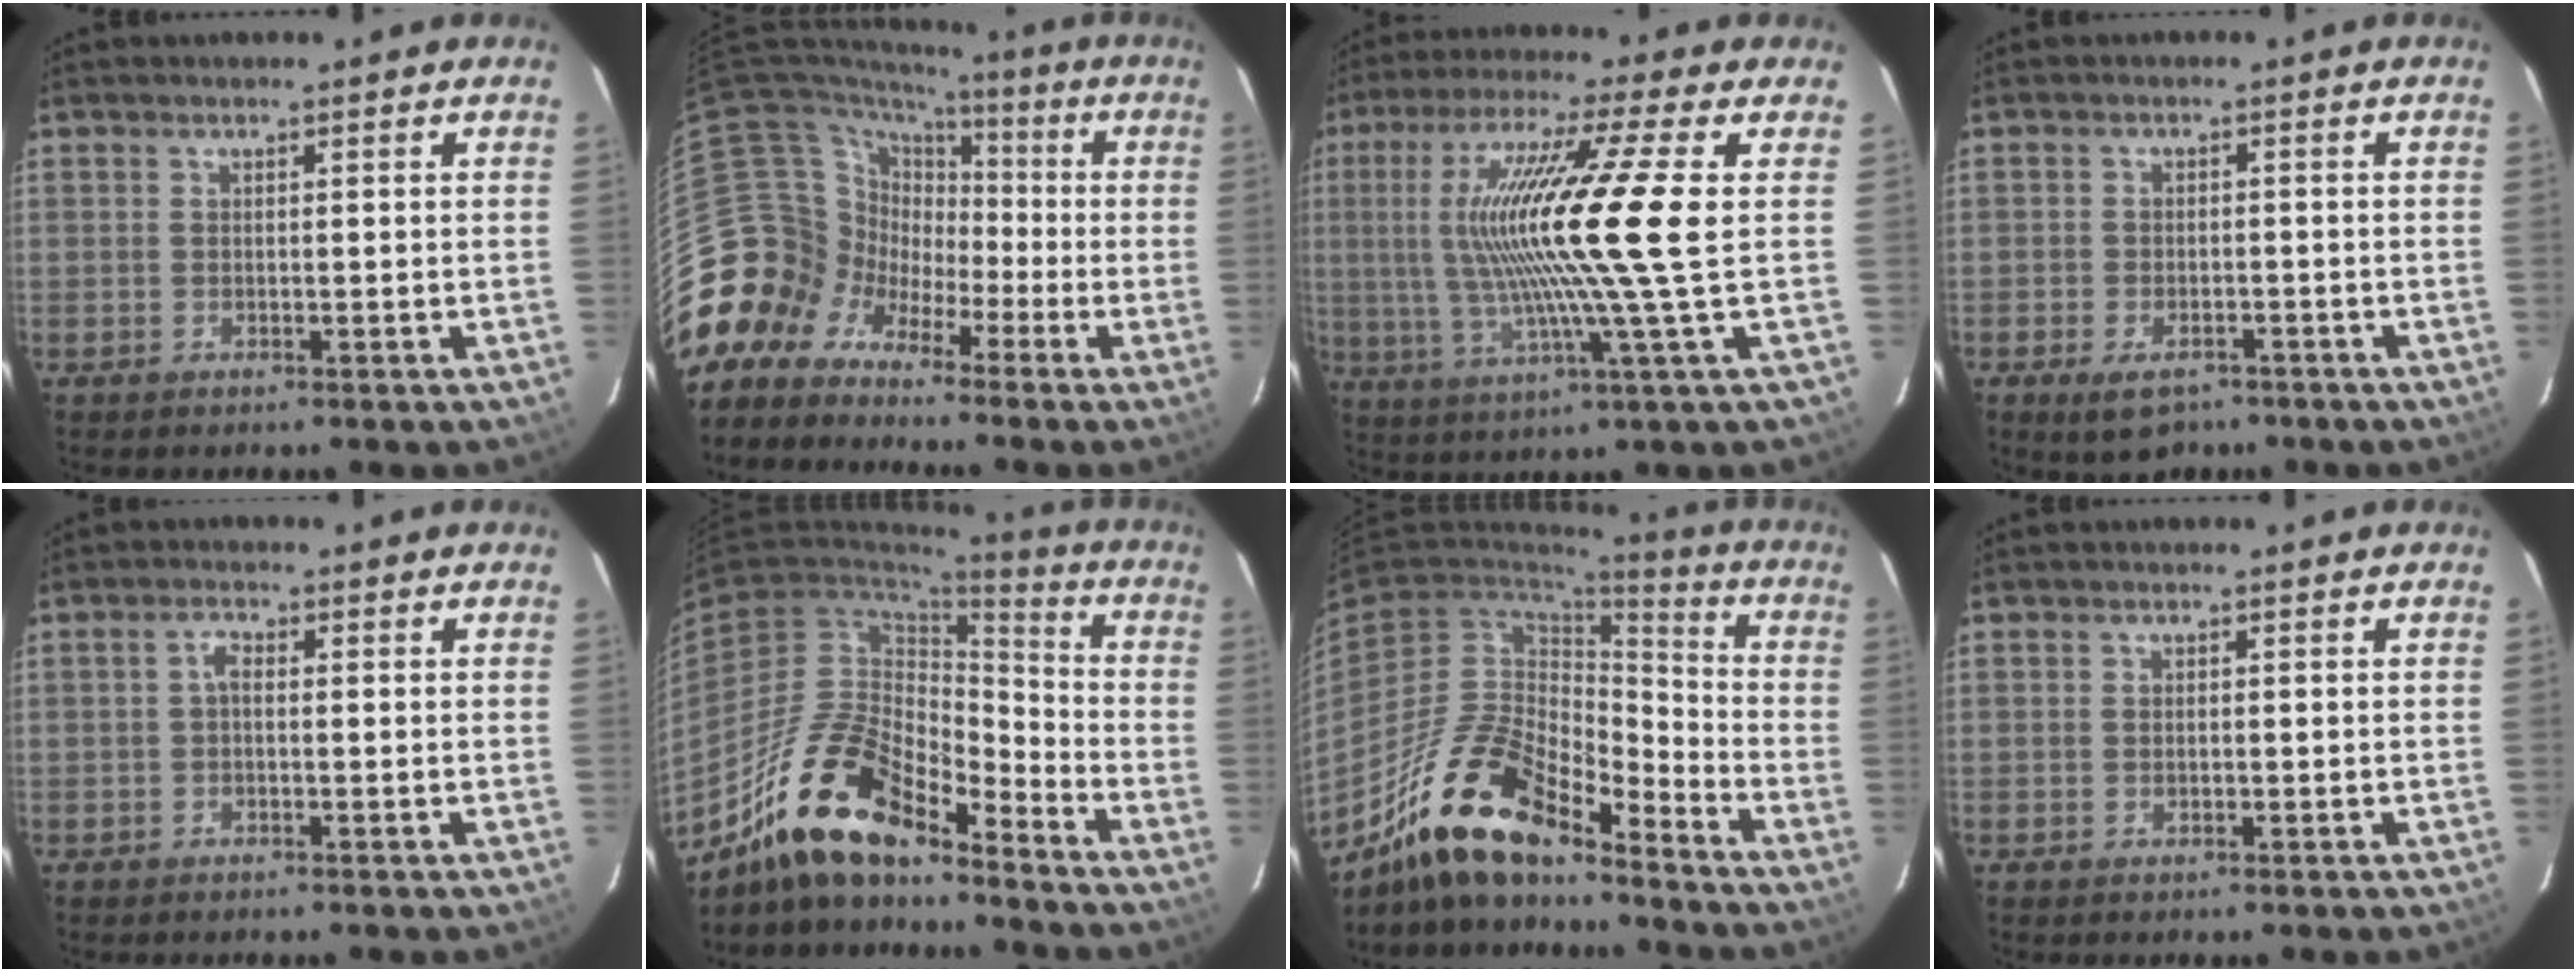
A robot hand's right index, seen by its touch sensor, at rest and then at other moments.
{"total": 9.9, "force": [-4.6, 8.8, 0.4], "torque": [-0.032, 0.045, -0.110]}
{"total": 17.5, "force": [1.4, -1.2, 17.4], "torque": [-0.322, -0.003, 0.026]}
{"total": 6.0, "force": [-3.9, 3.4, 3.0], "torque": [-0.068, -0.008, -0.058]}
{"total": 1.5, "force": [-0.2, 0.8, 1.2], "torque": [-0.026, 0.008, -0.007]}
{"total": 16.6, "force": [-13.1, 5.3, 8.7], "torque": [-0.173, 0.002, -0.250]}
{"total": 16.9, "force": [-13.4, 5.0, 9.0], "torque": [-0.184, -0.005, -0.256]}
{"total": 0.7, "force": [-0.2, 0.5, 0.4], "torque": [-0.006, 0.001, -0.002]}